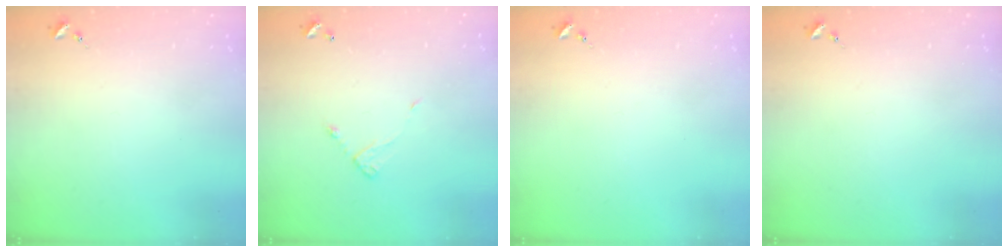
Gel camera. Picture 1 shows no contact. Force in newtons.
{"total": 4.9, "press": 4.9, "slide": 0.4}
{"total": 0.0}
{"total": 0.0}